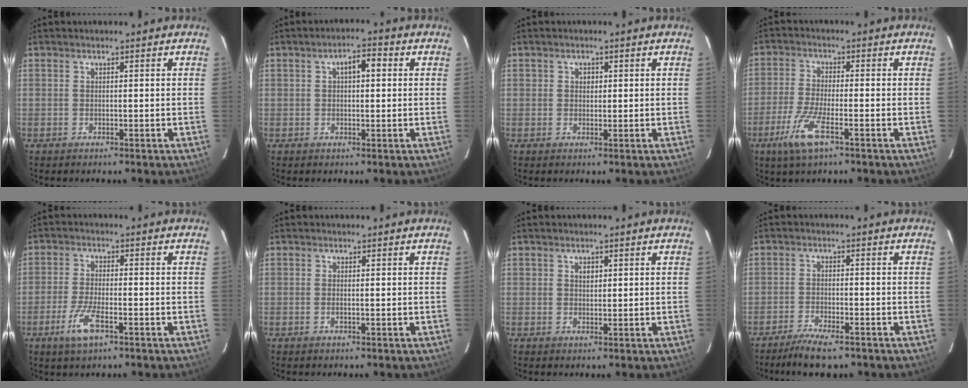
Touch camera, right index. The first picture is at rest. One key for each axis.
{"total": 4.1, "fx": 1.0, "fy": 1.8, "fz": 3.5, "tx": -0.055, "ty": 0.015, "tz": 0.017}
{"total": 1.5, "fx": 0.3, "fy": 1.4, "fz": 0.4, "tx": -0.006, "ty": 0.005, "tz": 0.004}
{"total": 8.0, "fx": -4.2, "fy": 1.6, "fz": 6.6, "tx": -0.150, "ty": -0.013, "tz": -0.082}
{"total": 8.0, "fx": -4.1, "fy": 2.6, "fz": 6.3, "tx": -0.143, "ty": -0.011, "tz": -0.079}
{"total": 0.7, "fx": -0.2, "fy": 0.1, "fz": 0.7, "tx": -0.014, "ty": 0.000, "tz": -0.004}
{"total": 1.5, "fx": 0.6, "fy": 1.2, "fz": 0.7, "tx": -0.010, "ty": 0.004, "tz": 0.010}
{"total": 6.7, "fx": -5.3, "fy": 1.6, "fz": 3.7, "tx": -0.091, "ty": -0.010, "tz": -0.095}